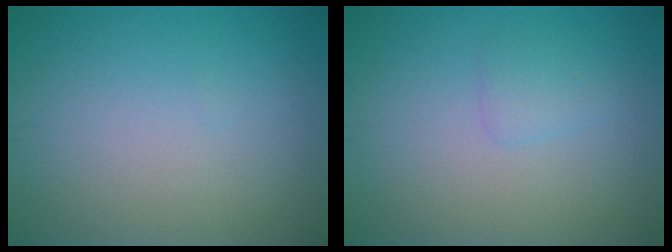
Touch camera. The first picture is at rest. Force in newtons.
{"total": 1.1, "press": 1.1, "slide": 0.1}